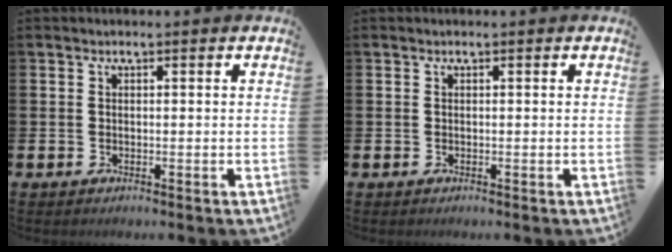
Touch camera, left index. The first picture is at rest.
{"total": 0.0}